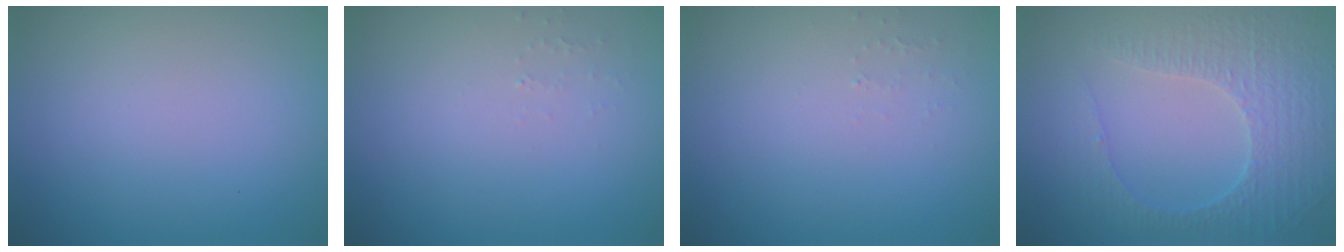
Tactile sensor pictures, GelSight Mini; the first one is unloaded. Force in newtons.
{"total": 0.5, "press": 0.5, "slide": 0.1}
{"total": 0.5, "press": 0.5, "slide": 0.1}
{"total": 4.7, "press": 3.3, "slide": 3.3}